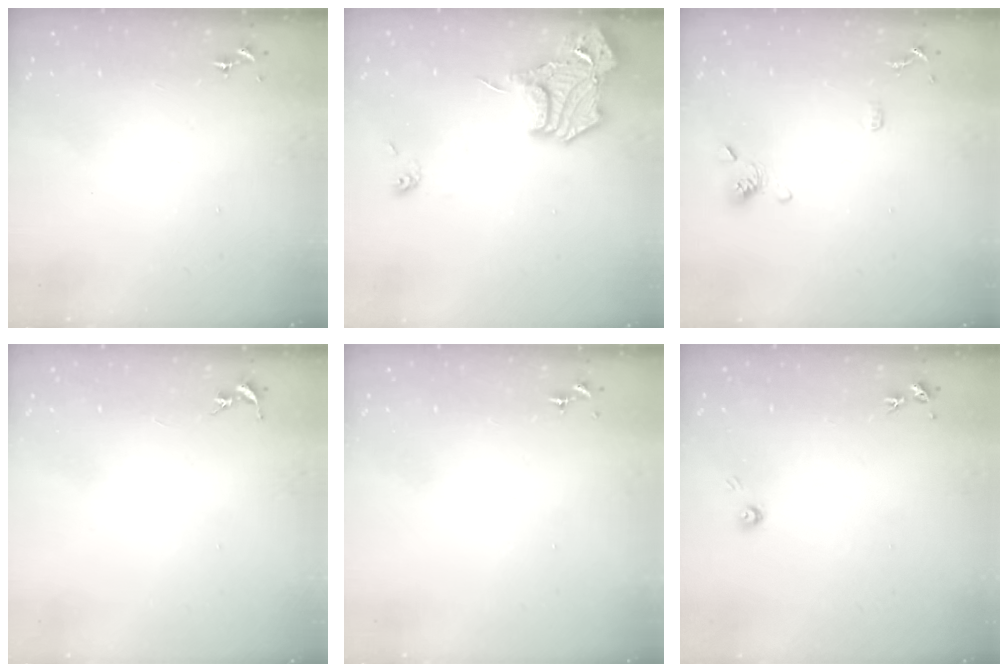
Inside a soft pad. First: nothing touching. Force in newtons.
{"total": 15.5, "press": 15.4, "slide": 1.4}
{"total": 9.1, "press": 8.9, "slide": 1.9}
{"total": 0.0}
{"total": 0.0}
{"total": 3.7, "press": 3.7, "slide": 0.4}